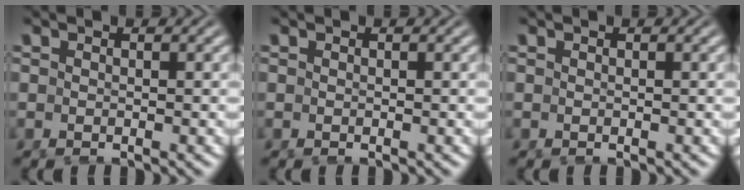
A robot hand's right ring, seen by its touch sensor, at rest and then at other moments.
{"total": 0.0}
{"total": 0.0}